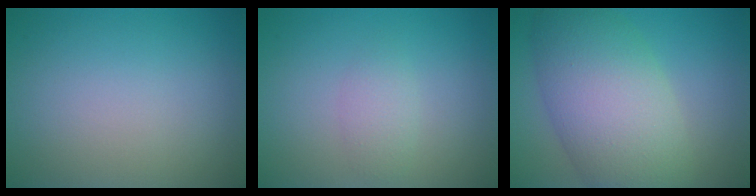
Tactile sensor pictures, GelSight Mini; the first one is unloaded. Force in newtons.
{"total": 1.5, "press": 1.5, "slide": 0.0}
{"total": 9.5, "press": 9.4, "slide": 0.6}